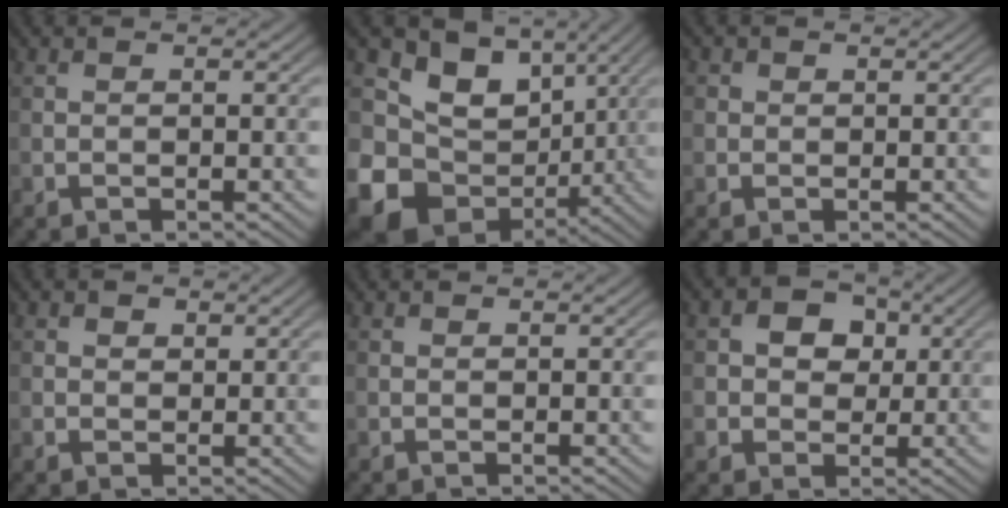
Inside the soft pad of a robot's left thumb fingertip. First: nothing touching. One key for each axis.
{"total": 16.0, "fx": 0.7, "fy": 13.3, "fz": 8.9, "tx": -0.194, "ty": -0.022, "tz": 0.026}
{"total": 1.7, "fx": 0.5, "fy": 1.6, "fz": 0.4, "tx": -0.008, "ty": -0.002, "tz": 0.004}
{"total": 1.6, "fx": 0.7, "fy": 1.3, "fz": 0.5, "tx": -0.010, "ty": -0.003, "tz": 0.012}
{"total": 0.0}
{"total": 5.2, "fx": 0.8, "fy": 4.5, "fz": 2.4, "tx": -0.053, "ty": 0.007, "tz": 0.000}